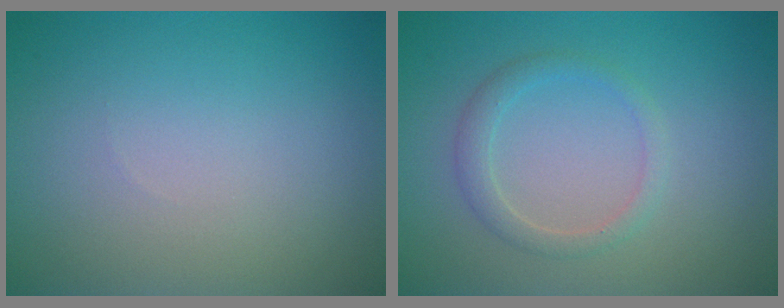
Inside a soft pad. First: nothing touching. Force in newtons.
{"total": 1.8, "press": 1.8, "slide": 0.1}